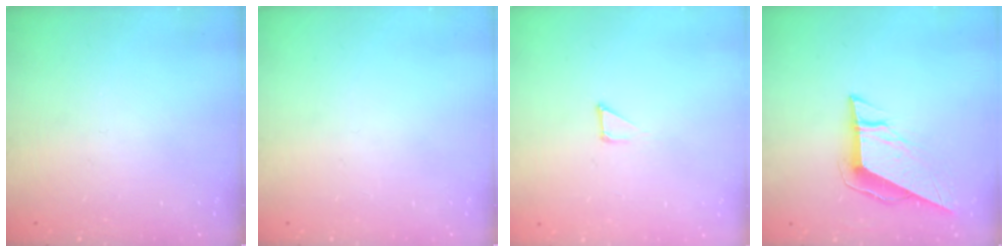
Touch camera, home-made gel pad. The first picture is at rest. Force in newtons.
{"total": 0.0}
{"total": 1.3, "press": 1.3, "slide": 0.0}
{"total": 9.5, "press": 9.4, "slide": 1.7}